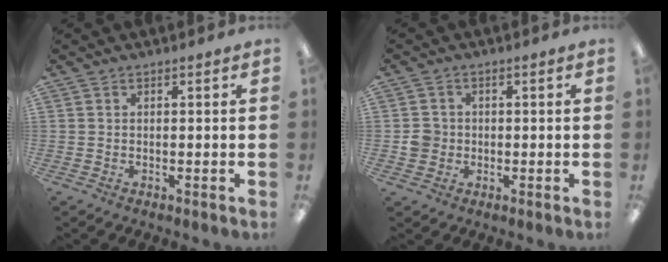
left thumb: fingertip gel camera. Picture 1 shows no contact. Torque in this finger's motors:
{"motor_torque": [-0.03, 0.04, 0.11, -0.13, 0.00]}